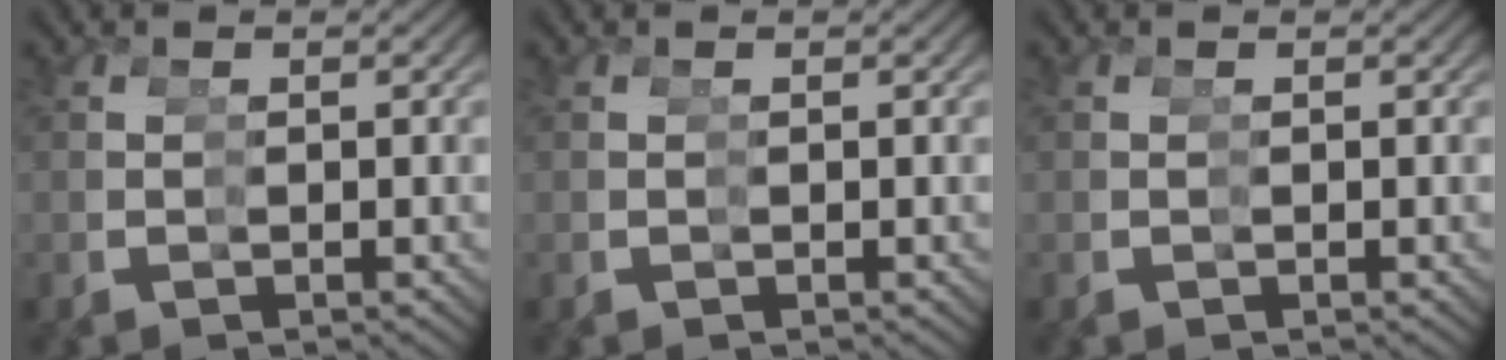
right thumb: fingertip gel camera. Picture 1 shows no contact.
{"total": 0.0}
{"total": 0.0}